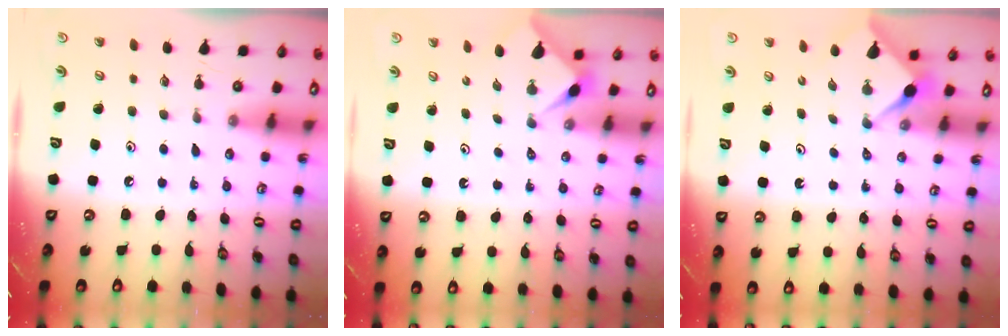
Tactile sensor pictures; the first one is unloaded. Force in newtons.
{"total": 3.4, "press": 3.4, "slide": 0.4}
{"total": 3.0, "press": 3.0, "slide": 0.3}